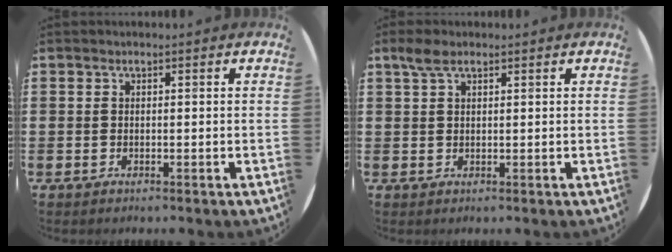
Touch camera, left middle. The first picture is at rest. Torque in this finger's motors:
{"motor_torque": [0.49, -0.42, 0.04, 0.01]}